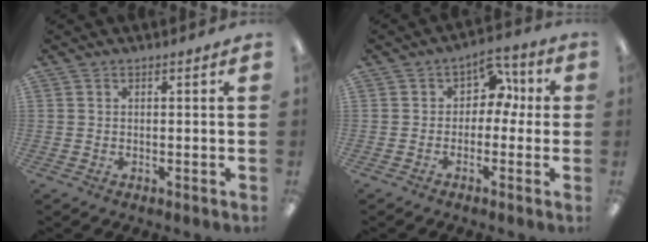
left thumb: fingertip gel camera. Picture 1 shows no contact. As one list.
[{"total": 6.5, "force": [2.0, 5.0, 3.6], "torque": [-0.049, -0.002, 0.031]}]